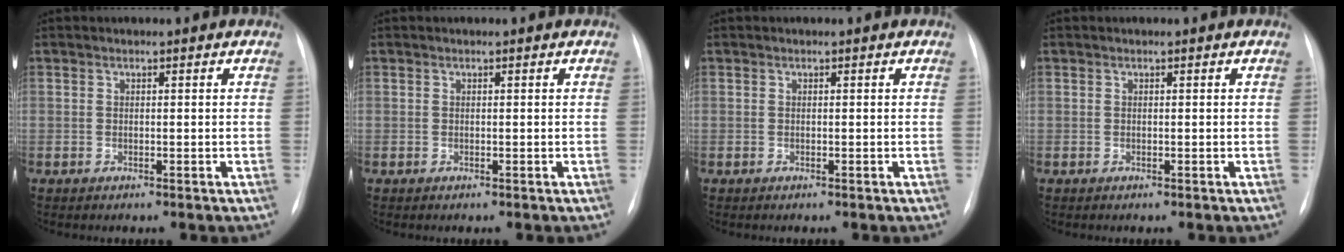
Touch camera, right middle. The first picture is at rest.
{"total": 0.0}
{"total": 0.0}
{"total": 0.0}